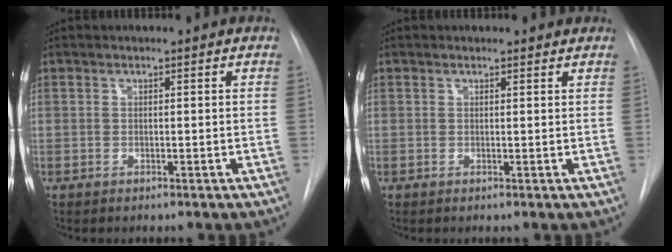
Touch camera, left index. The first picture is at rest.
{"total": 2.0, "force": [1.8, 0.8, 0.4], "torque": [-0.006, 0.005, 0.009]}